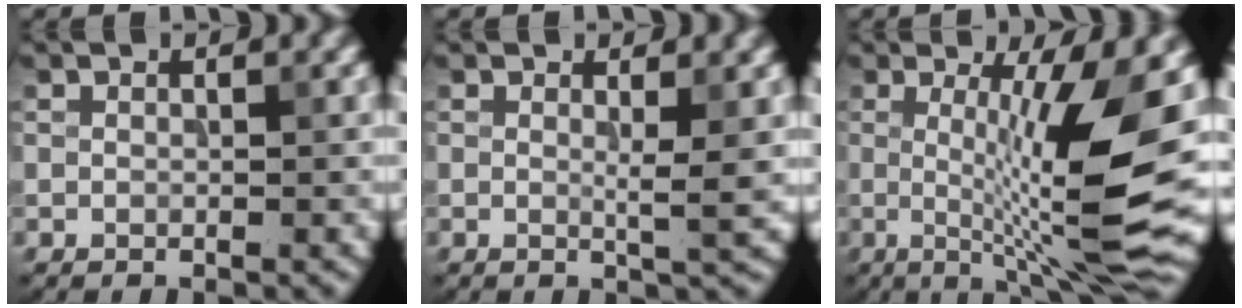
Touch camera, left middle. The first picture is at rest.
{"total": 1.8, "force": [0.4, 0.2, 1.8], "torque": [-0.028, -0.007, 0.003]}
{"total": 11.6, "force": [0.3, 2.1, 11.4], "torque": [-0.157, -0.010, 0.007]}